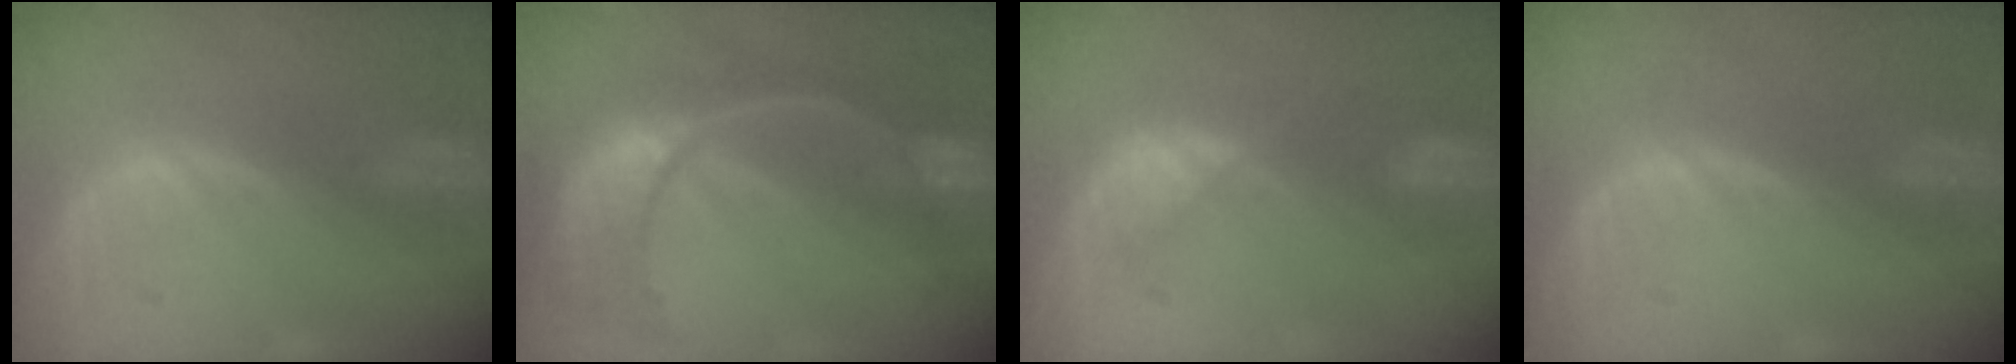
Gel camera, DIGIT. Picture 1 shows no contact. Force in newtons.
{"total": 11.2, "press": 9.4, "slide": 6.1}
{"total": 4.1, "press": 4.1, "slide": 0.5}
{"total": 0.0}